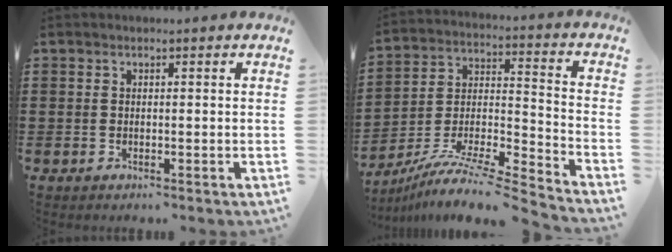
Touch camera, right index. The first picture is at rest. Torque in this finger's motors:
{"motor_torque": [1.07, 1.07, 0.23, 0.11]}